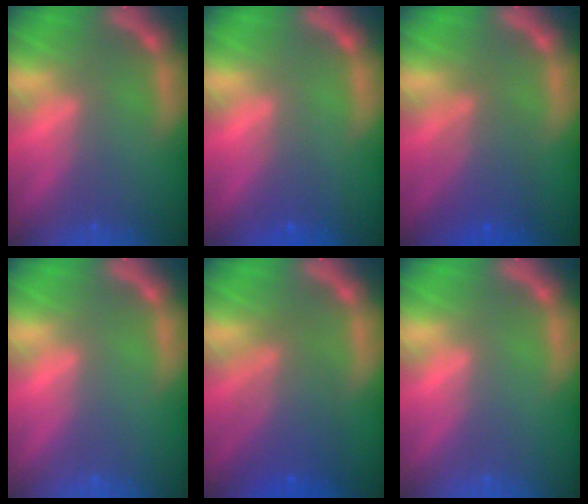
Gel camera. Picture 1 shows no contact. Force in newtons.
{"total": 1.5}
{"total": 4.5}
{"total": 0.0}
{"total": 6.0}
{"total": 0.0}